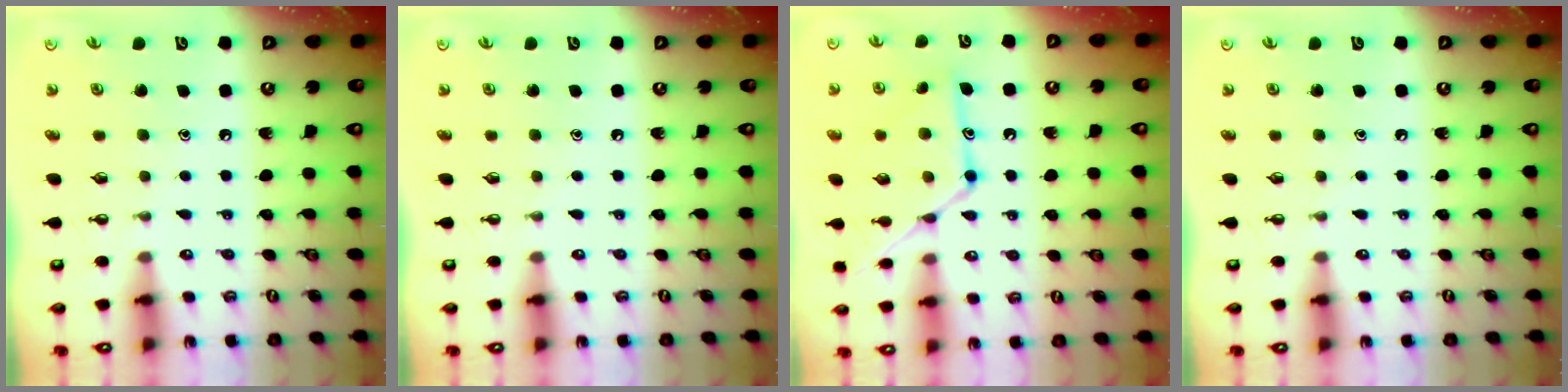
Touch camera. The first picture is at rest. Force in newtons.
{"total": 0.0}
{"total": 14.9, "press": 14.8, "slide": 1.2}
{"total": 0.0}